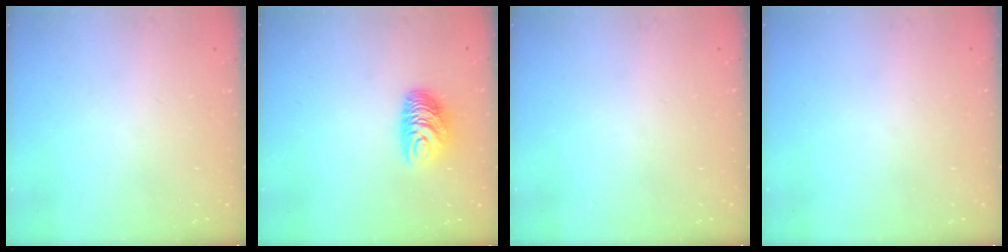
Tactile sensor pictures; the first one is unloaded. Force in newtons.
{"total": 9.3, "press": 9.3, "slide": 0.9}
{"total": 0.0}
{"total": 0.0}